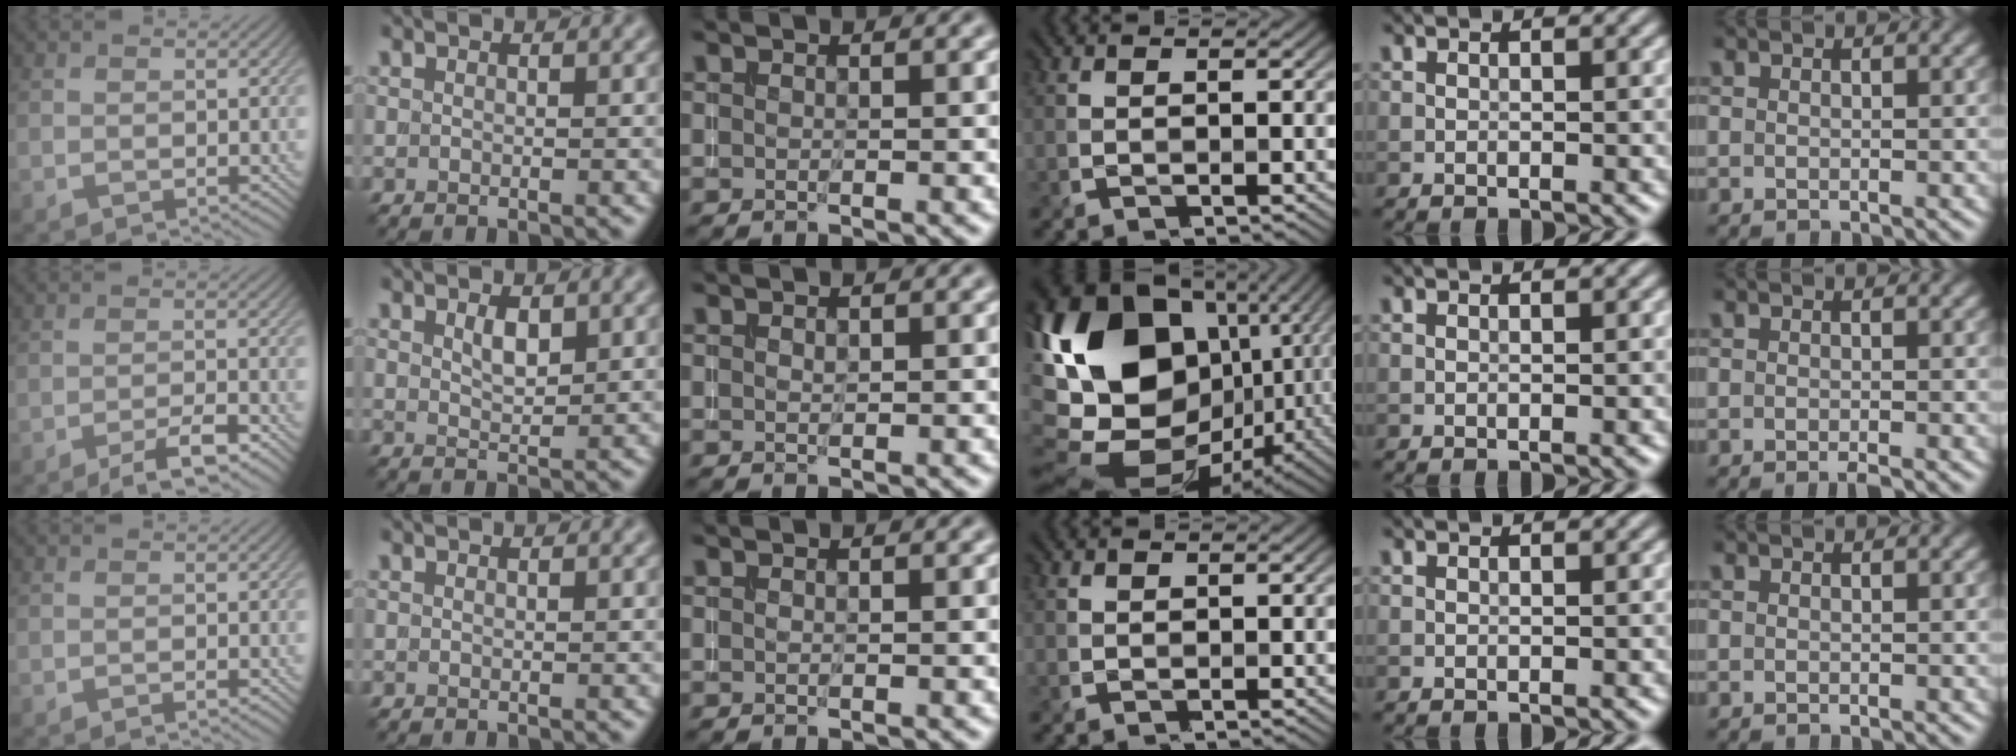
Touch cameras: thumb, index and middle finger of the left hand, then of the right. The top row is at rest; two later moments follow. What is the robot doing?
{"motion": "extract", "object": "backpack"}